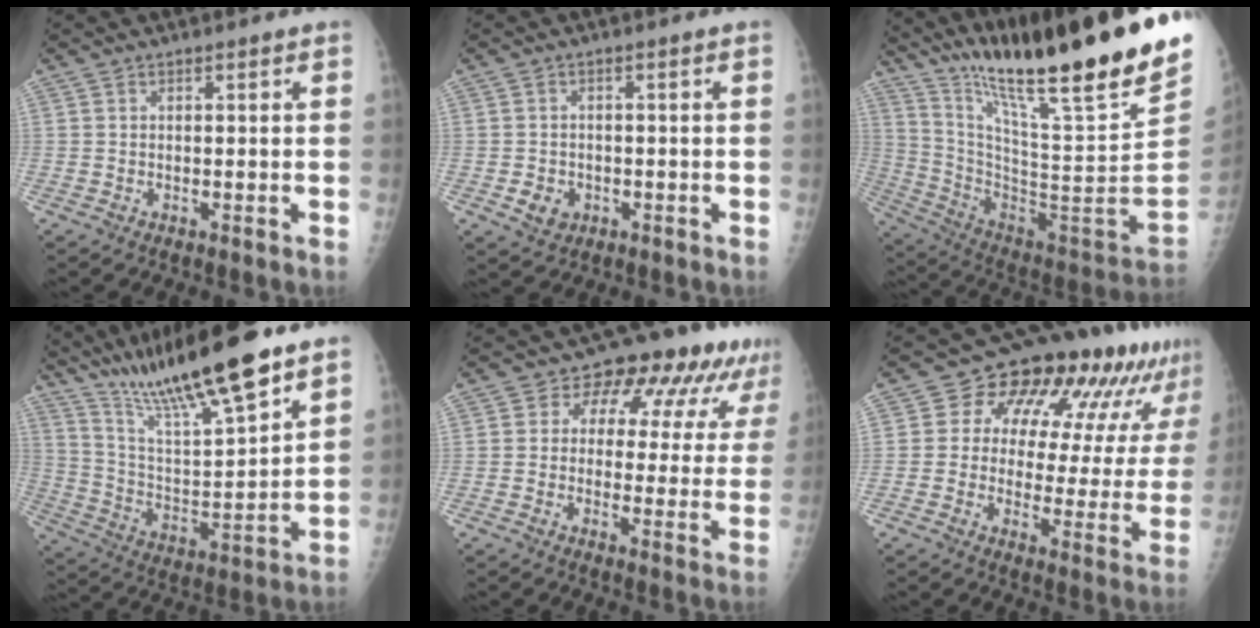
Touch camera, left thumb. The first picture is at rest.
{"total": 3.3, "force": [-0.9, 2.8, 1.5], "torque": [-0.019, 0.002, -0.007]}
{"total": 32.5, "force": [23.7, 2.0, 22.1], "torque": [-0.340, -0.141, 0.381]}
{"total": 20.6, "force": [15.8, 2.3, 13.0], "torque": [-0.208, -0.070, 0.287]}
{"total": 14.0, "force": [7.8, 8.5, 7.8], "torque": [-0.055, -0.010, 0.083]}
{"total": 19.5, "force": [11.0, 9.9, 12.7], "torque": [-0.131, -0.017, 0.134]}